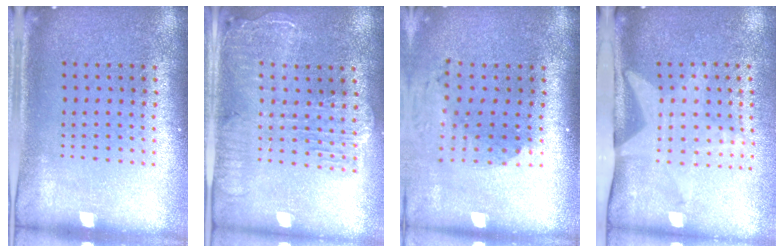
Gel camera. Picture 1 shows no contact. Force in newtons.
{"total": 2.2, "press": 2.0, "slide": 1.0}
{"total": 1.9, "press": 1.4, "slide": 1.3}
{"total": 2.0, "press": 1.5, "slide": 1.3}